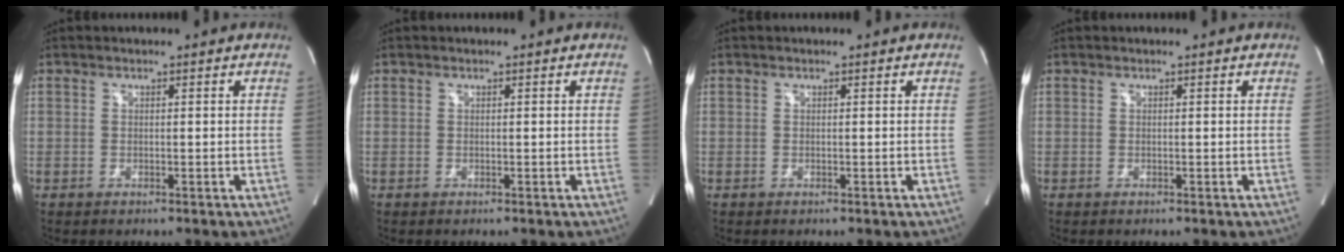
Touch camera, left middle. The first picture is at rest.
{"total": 0.0}
{"total": 0.0}
{"total": 0.0}